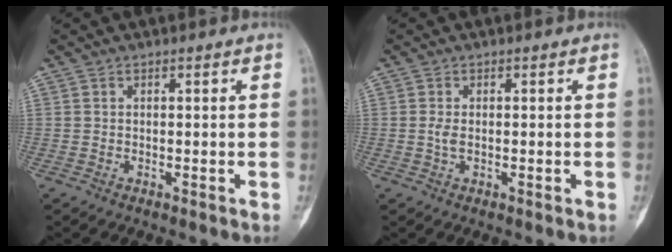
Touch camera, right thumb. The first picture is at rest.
{"total": 1.8, "force": [-0.1, 0.8, 1.6], "torque": [-0.037, -0.001, -0.003]}